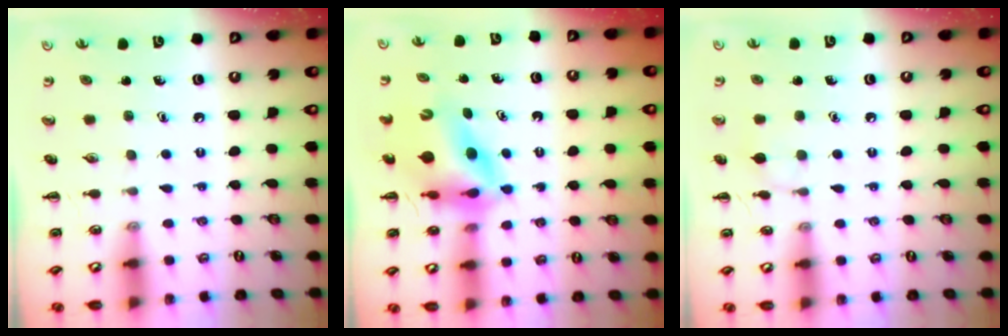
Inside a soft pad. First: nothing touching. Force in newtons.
{"total": 9.4, "press": 9.0, "slide": 2.7}
{"total": 6.0, "press": 5.7, "slide": 1.9}